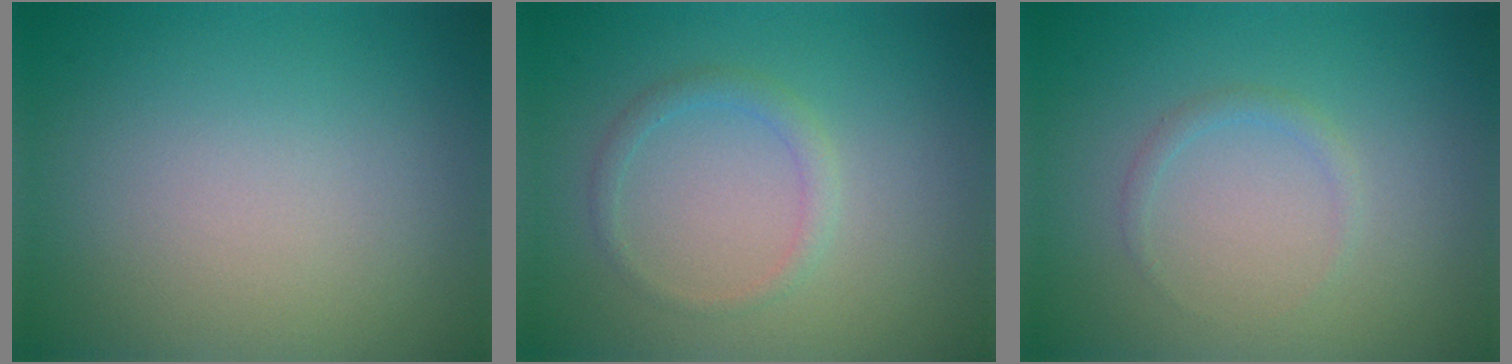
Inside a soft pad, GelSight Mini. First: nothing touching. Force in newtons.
{"total": 1.4, "press": 1.4, "slide": 0.1}
{"total": 0.9, "press": 0.9, "slide": 0.0}